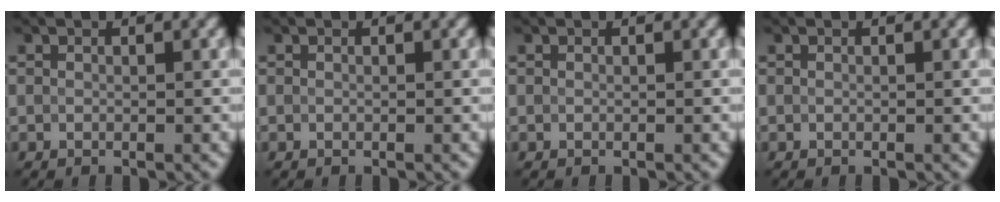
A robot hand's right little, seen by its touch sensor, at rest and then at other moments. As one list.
[{"total": 0.0}, {"total": 0.0}, {"total": 0.0}]